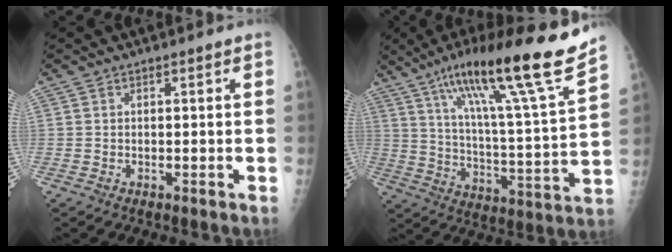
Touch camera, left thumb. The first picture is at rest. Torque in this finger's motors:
{"motor_torque": [0.58, 0.47, 1.67, -1.10, 0.20]}